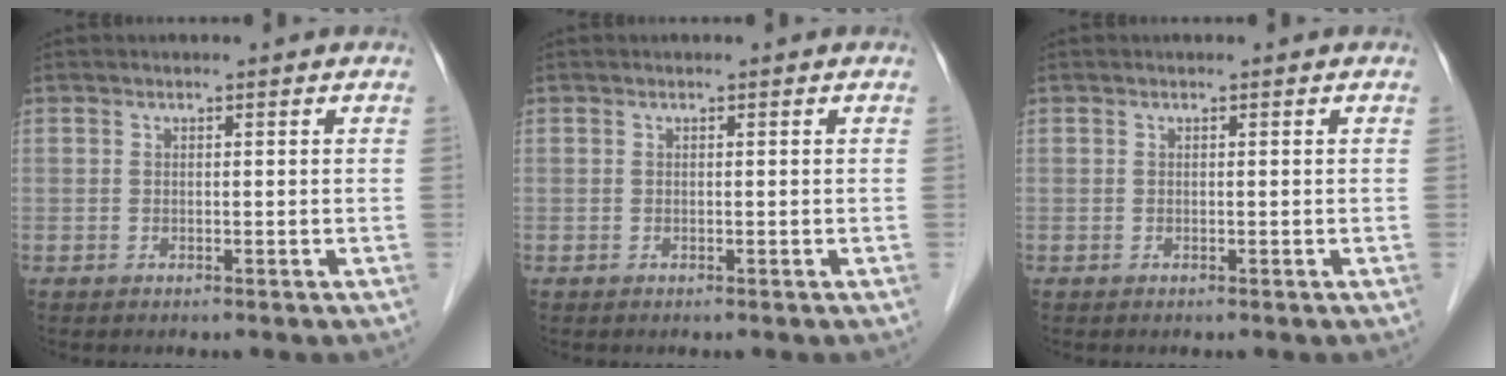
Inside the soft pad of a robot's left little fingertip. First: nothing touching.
{"total": 0.0}
{"total": 0.0}